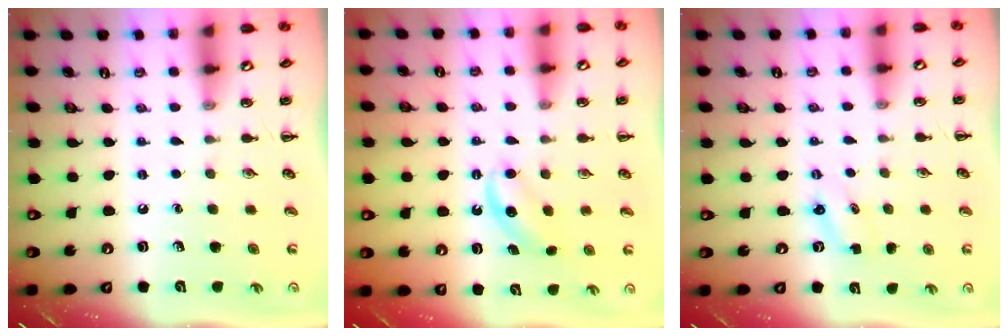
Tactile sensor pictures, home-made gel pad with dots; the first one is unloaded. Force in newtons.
{"total": 5.1, "press": 4.9, "slide": 1.6}
{"total": 2.2, "press": 2.1, "slide": 0.6}